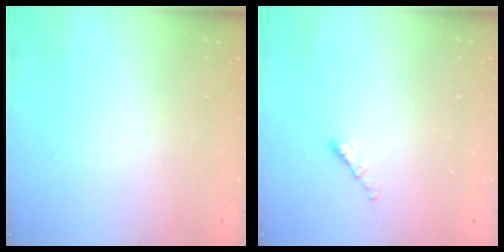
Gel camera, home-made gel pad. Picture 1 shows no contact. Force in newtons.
{"total": 1.3, "press": 1.2, "slide": 0.6}